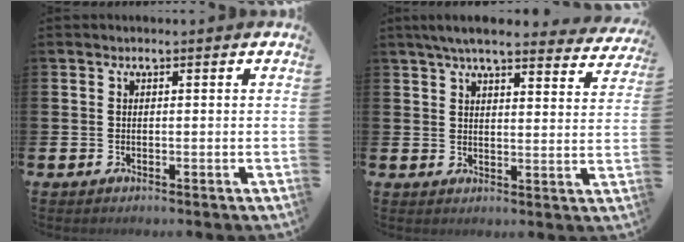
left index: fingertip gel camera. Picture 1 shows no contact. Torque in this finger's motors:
{"motor_torque": [1.13, -1.01, 0.72, 0.21]}